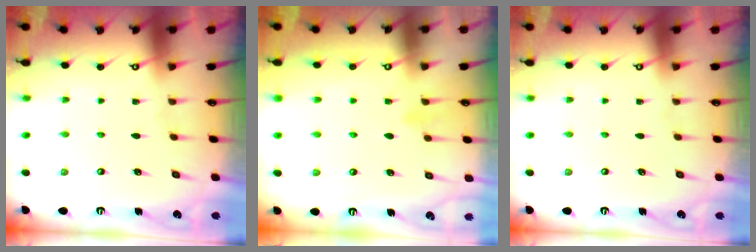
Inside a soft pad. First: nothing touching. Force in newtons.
{"total": 5.7, "press": 5.5, "slide": 1.4}
{"total": 0.0}